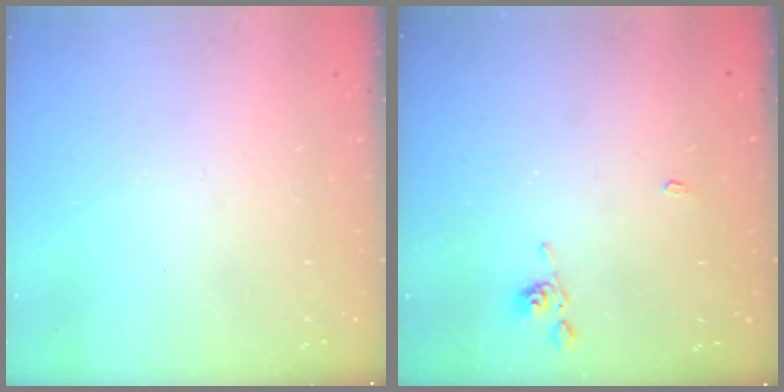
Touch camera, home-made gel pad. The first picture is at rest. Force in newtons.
{"total": 2.1, "press": 2.1, "slide": 0.5}